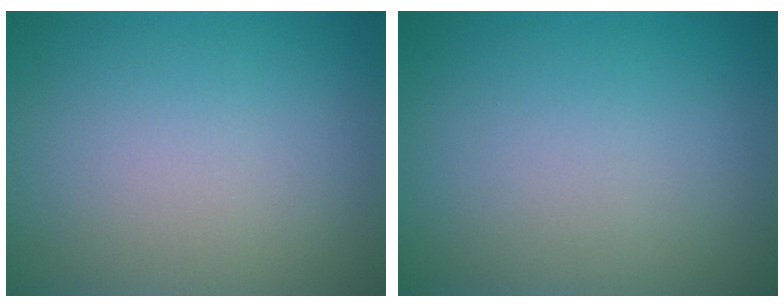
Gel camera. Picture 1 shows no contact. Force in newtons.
{"total": 0.0}